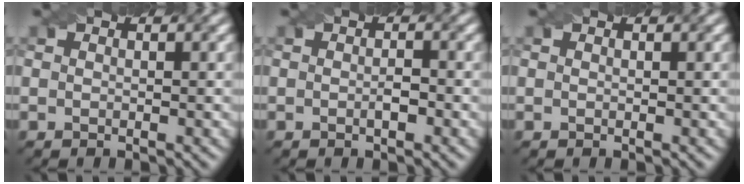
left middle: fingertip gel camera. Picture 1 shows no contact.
{"total": 1.1, "force": [-0.4, 0.4, 1.0], "torque": [-0.018, 0.001, -0.006]}
{"total": 0.0}